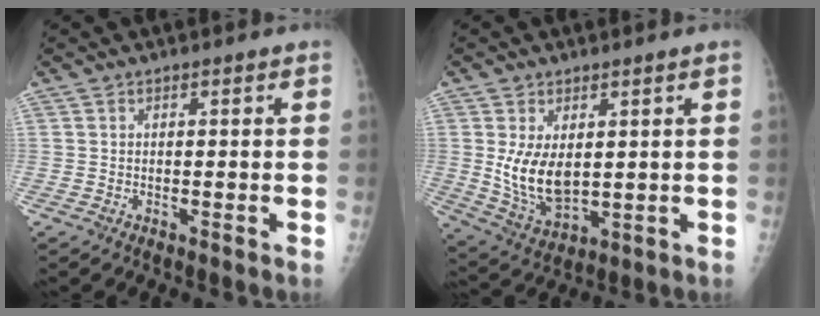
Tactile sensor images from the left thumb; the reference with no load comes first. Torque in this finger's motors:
{"motor_torque": [-0.05, 0.42, 0.24, -0.22, 0.13]}